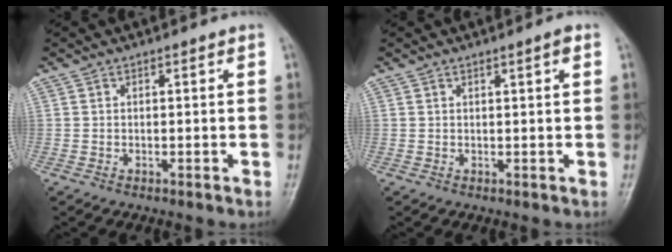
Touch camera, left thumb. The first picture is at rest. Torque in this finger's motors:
{"motor_torque": [-0.14, 0.02, 0.07, 0.03, 0.05]}